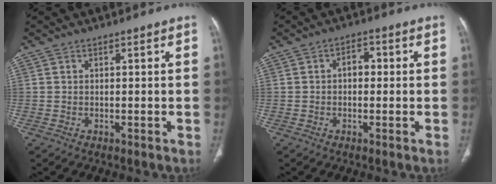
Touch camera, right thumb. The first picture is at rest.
{"total": 3.0, "force": [0.1, 2.1, 2.2], "torque": [-0.020, 0.014, -0.006]}